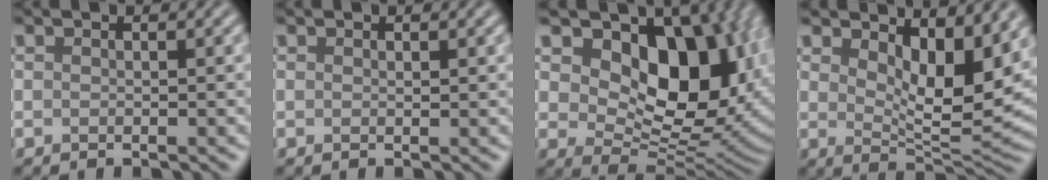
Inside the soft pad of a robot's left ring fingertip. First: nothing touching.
{"total": 0.0}
{"total": 12.5, "force": [3.5, 8.0, 9.0], "torque": [-0.120, -0.011, 0.056]}
{"total": 7.0, "force": [3.1, 2.7, 5.6], "torque": [-0.088, -0.023, 0.050]}